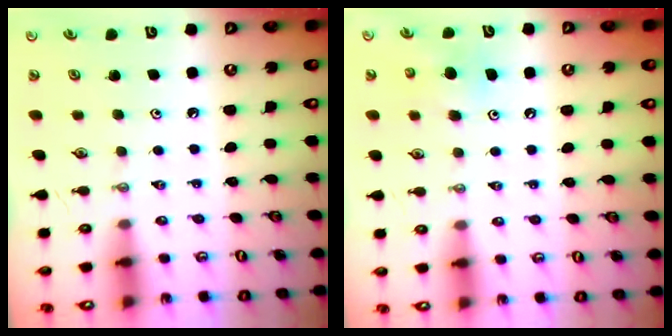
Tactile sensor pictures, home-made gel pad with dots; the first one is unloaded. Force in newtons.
{"total": 4.9, "press": 4.5, "slide": 1.7}